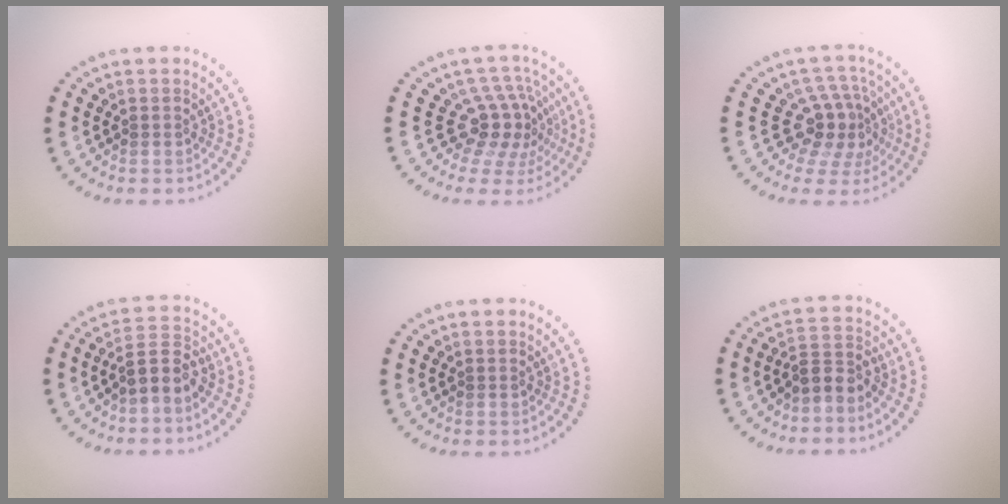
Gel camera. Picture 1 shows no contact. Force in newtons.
{"total": 4.3, "press": 3.1, "slide": 3.0}
{"total": 4.0, "press": 3.0, "slide": 2.6}
{"total": 2.9, "press": 2.6, "slide": 1.3}
{"total": 0.0}
{"total": 2.5, "press": 2.0, "slide": 1.5}